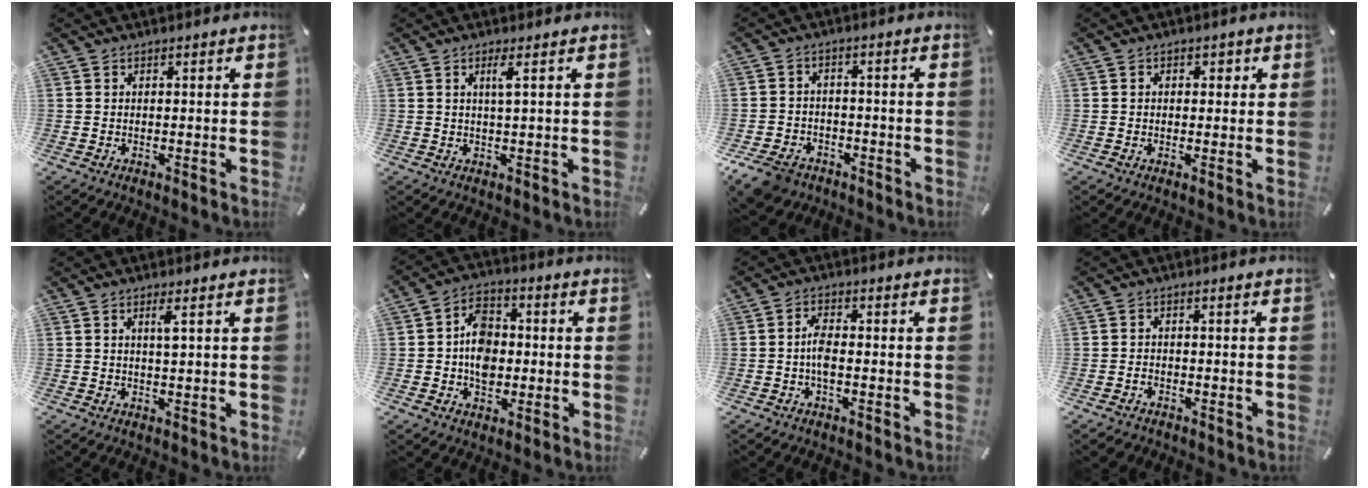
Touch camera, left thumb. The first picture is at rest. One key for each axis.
{"total": 2.8, "fx": 0.9, "fy": 0.0, "fz": 2.7, "tx": -0.055, "ty": -0.001, "tz": 0.013}
{"total": 7.2, "fx": -5.2, "fy": 4.4, "fz": 2.3, "tx": -0.057, "ty": 0.023, "tz": -0.100}
{"total": 1.6, "fx": 0.0, "fy": 1.5, "fz": 0.7, "tx": -0.009, "ty": 0.005, "tz": -0.006}
{"total": 2.5, "fx": 0.8, "fy": 0.2, "fz": 2.4, "tx": -0.041, "ty": -0.003, "tz": 0.009}
{"total": 9.2, "fx": -1.0, "fy": 7.4, "fz": 5.4, "tx": -0.098, "ty": 0.017, "tz": -0.014}
{"total": 4.1, "fx": -0.9, "fy": 1.7, "fz": 3.7, "tx": -0.072, "ty": 0.005, "tz": -0.018}
{"total": 2.2, "fx": -1.3, "fy": 1.5, "fz": 0.8, "tx": -0.016, "ty": 0.007, "tz": -0.027}